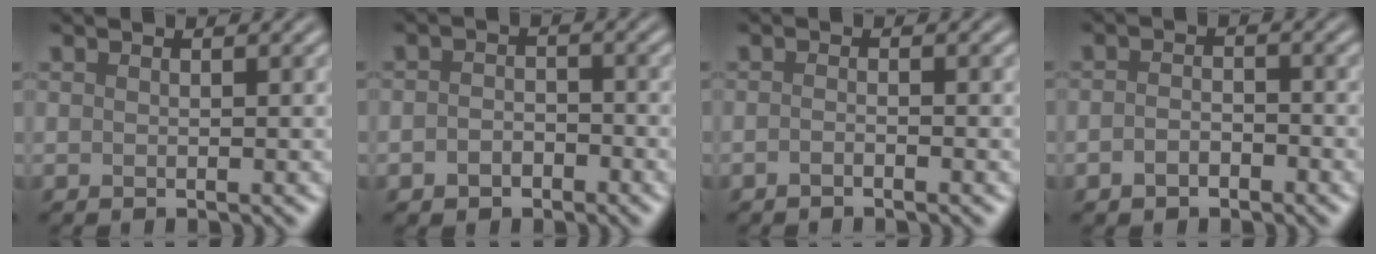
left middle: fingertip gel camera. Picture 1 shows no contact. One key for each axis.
{"total": 2.1, "fx": -1.0, "fy": 1.5, "fz": 1.0, "tx": -0.017, "ty": 0.001, "tz": -0.023}
{"total": 0.9, "fx": -0.6, "fy": 0.2, "fz": 0.6, "tx": -0.010, "ty": -0.001, "tz": -0.013}
{"total": 1.8, "fx": -0.9, "fy": 1.1, "fz": 1.1, "tx": -0.023, "ty": 0.002, "tz": -0.022}